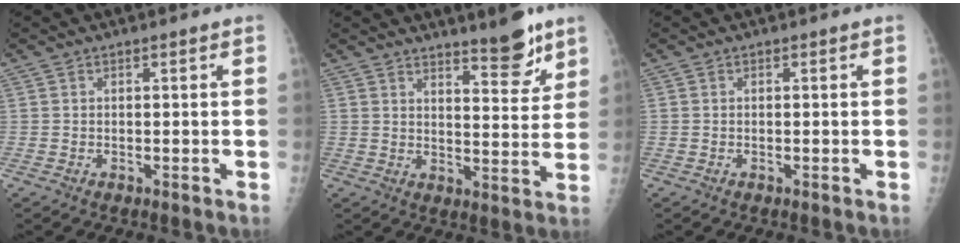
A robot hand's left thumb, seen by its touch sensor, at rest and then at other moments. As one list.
[{"total": 8.4, "force": [6.4, 1.9, 5.0], "torque": [-0.052, -0.053, 0.099]}, {"total": 0.0}]